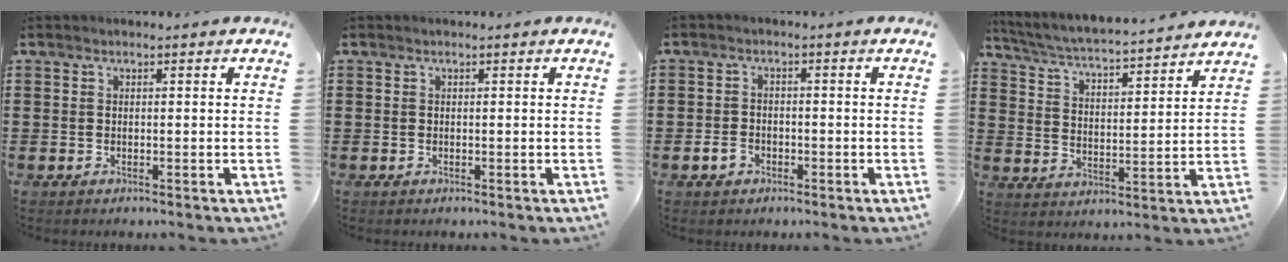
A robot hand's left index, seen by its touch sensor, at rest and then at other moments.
{"total": 0.0}
{"total": 2.3, "force": [-1.2, 1.6, 1.0], "torque": [-0.022, 0.003, -0.025]}
{"total": 4.1, "force": [4.0, -0.5, 1.1], "torque": [-0.043, -0.035, 0.061]}